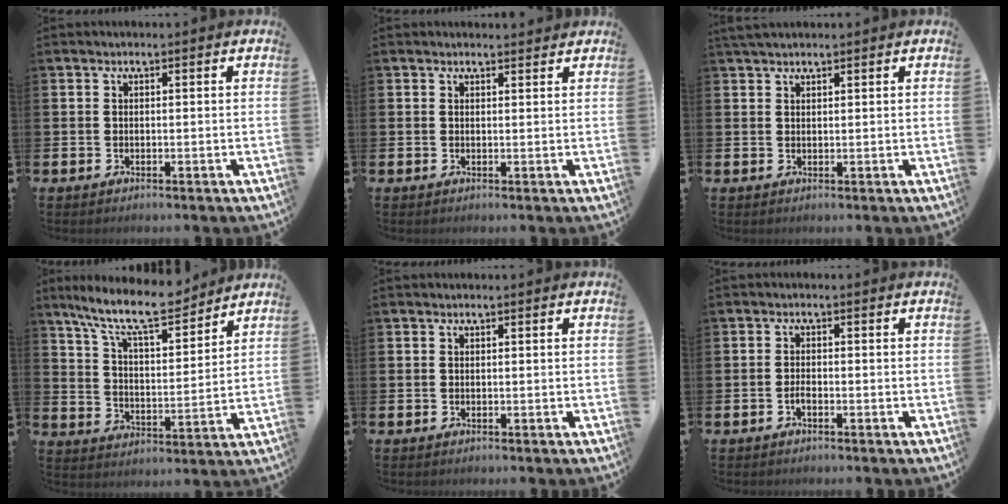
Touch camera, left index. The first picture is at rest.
{"total": 1.0, "force": [1.0, 0.2, 0.1], "torque": [0.010, -0.003, 0.015]}
{"total": 1.9, "force": [1.7, 0.5, 0.6], "torque": [-0.005, 0.000, 0.030]}
{"total": 11.2, "force": [9.7, 2.2, 5.2], "torque": [-0.120, -0.057, 0.169]}
{"total": 0.0}
{"total": 1.2, "force": [-0.7, 0.4, 0.8], "torque": [-0.020, 0.000, -0.013]}